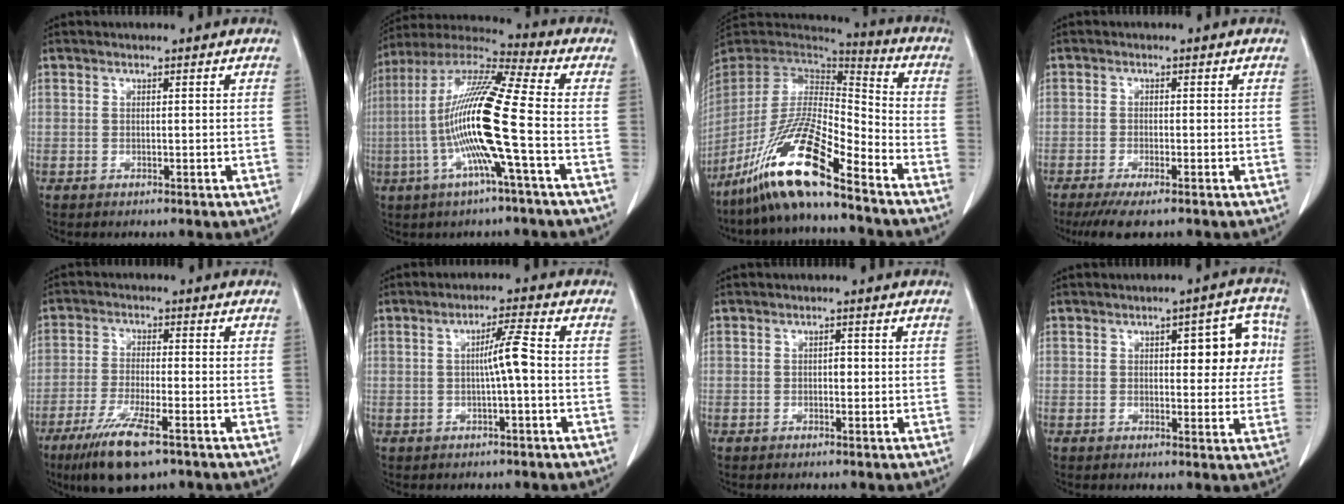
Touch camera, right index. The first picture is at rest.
{"total": 16.3, "force": [-3.2, -0.4, 15.9], "torque": [-0.316, 0.001, -0.075]}
{"total": 16.7, "force": [-11.1, 1.4, 12.3], "torque": [-0.240, -0.027, -0.211]}
{"total": 5.3, "force": [-4.0, 0.6, 3.5], "torque": [-0.057, -0.013, -0.063]}
{"total": 9.5, "force": [-5.9, 1.4, 7.3], "torque": [-0.141, -0.023, -0.102]}
{"total": 4.2, "force": [-0.4, -0.4, 4.2], "torque": [-0.071, 0.007, -0.006]}
{"total": 0.9, "force": [-0.1, 0.5, 0.7], "torque": [-0.009, 0.003, -0.002]}
{"total": 8.1, "force": [1.8, 3.2, 7.2], "torque": [-0.073, 0.026, 0.021]}